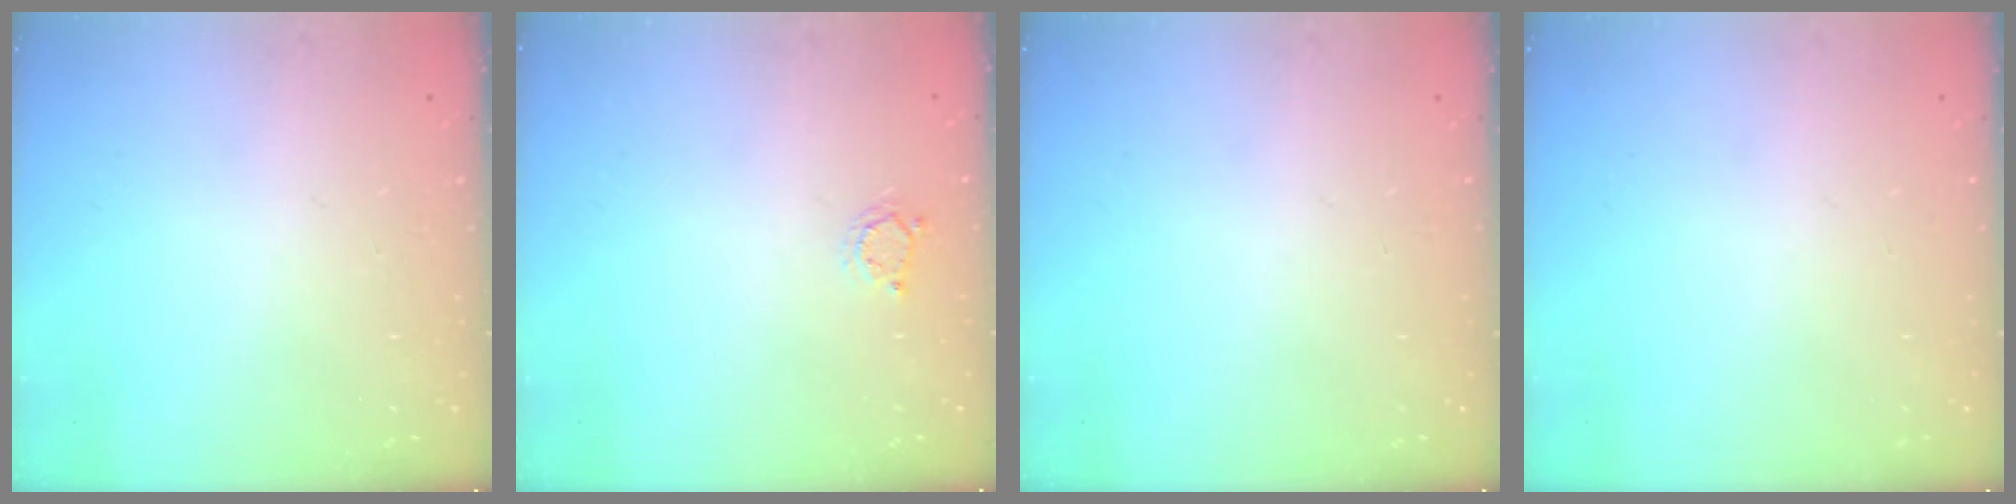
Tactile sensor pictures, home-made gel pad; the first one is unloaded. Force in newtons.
{"total": 2.6, "press": 2.6, "slide": 0.3}
{"total": 0.0}
{"total": 0.0}